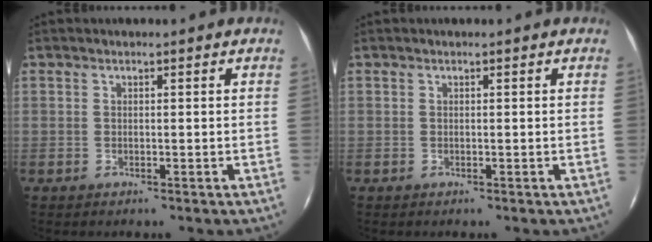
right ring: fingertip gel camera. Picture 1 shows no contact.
{"total": 0.0}